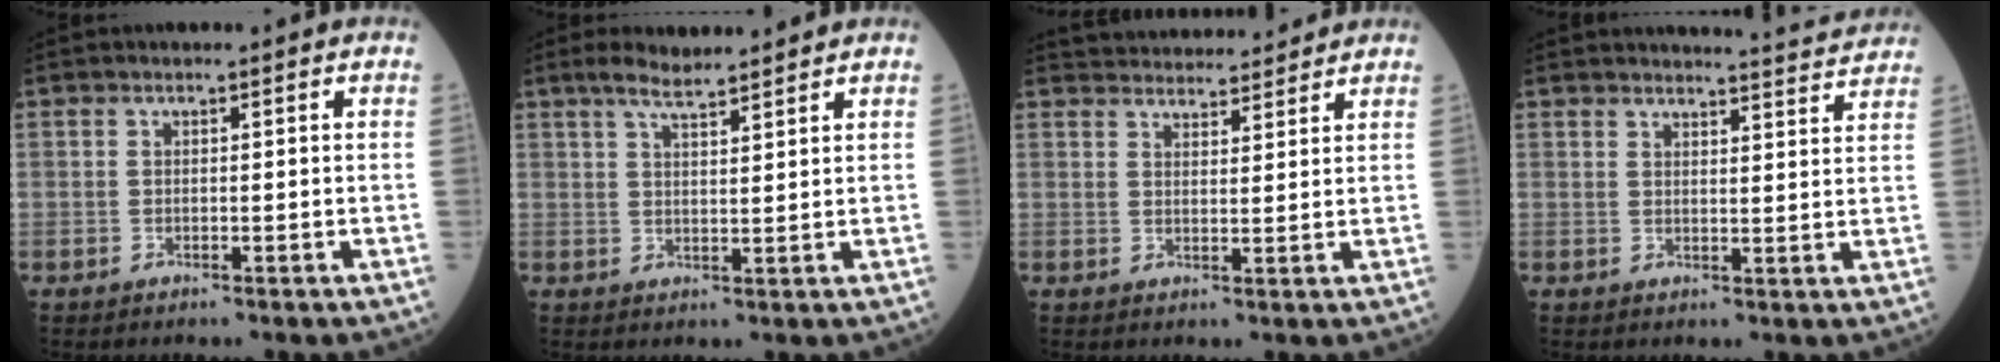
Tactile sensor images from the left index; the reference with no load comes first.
{"total": 4.8, "force": [4.2, 0.7, 2.2], "torque": [-0.045, 0.014, 0.074]}
{"total": 11.6, "force": [11.1, 2.4, 2.2], "torque": [-0.021, 0.021, 0.152]}
{"total": 8.9, "force": [8.9, 0.2, 1.0], "torque": [-0.003, -0.007, 0.094]}